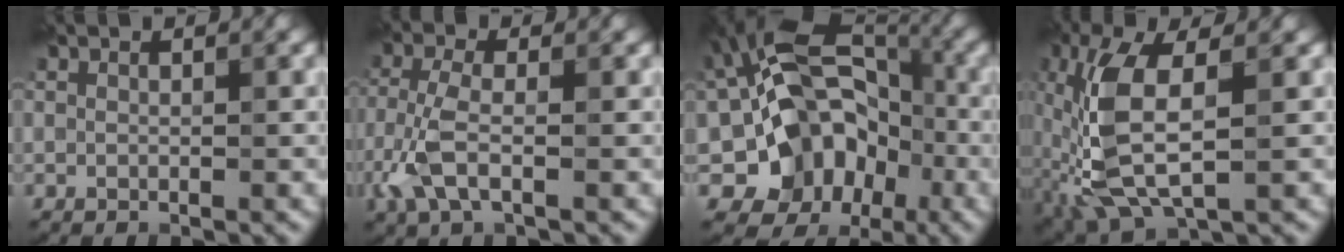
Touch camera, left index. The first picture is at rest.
{"total": 3.8, "force": [-1.5, 1.6, 3.2], "torque": [-0.083, 0.003, -0.036]}
{"total": 12.3, "force": [-2.6, 9.6, 7.2], "torque": [-0.096, 0.012, -0.055]}
{"total": 7.7, "force": [-0.8, 3.3, 6.9], "torque": [-0.172, 0.004, -0.016]}